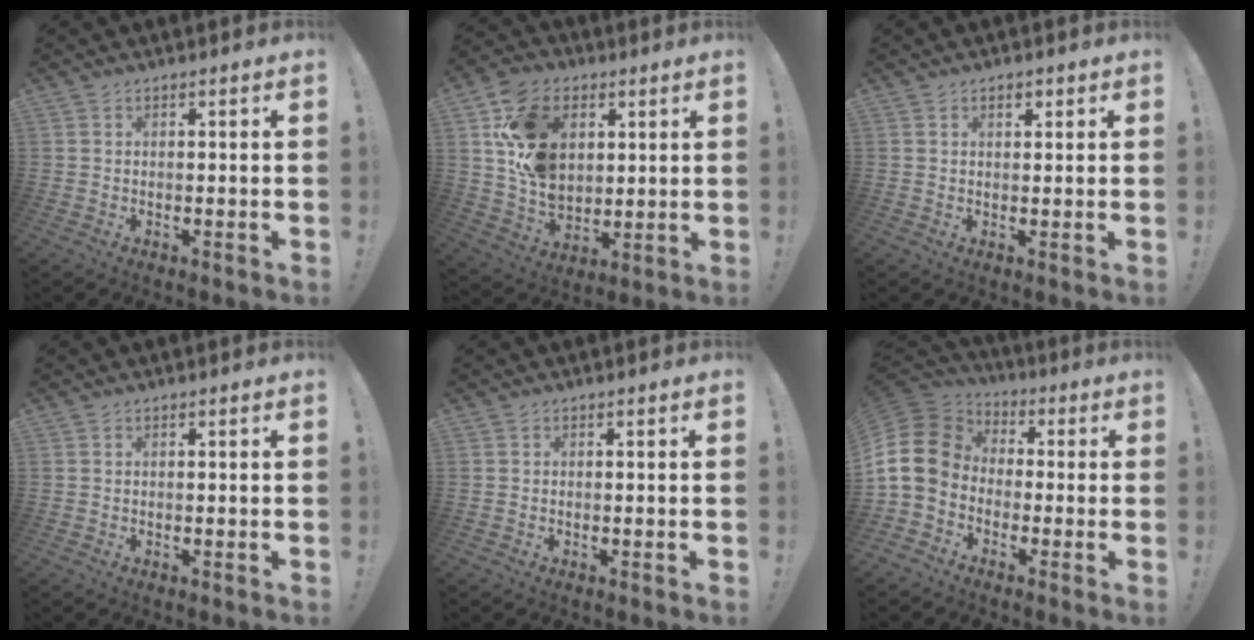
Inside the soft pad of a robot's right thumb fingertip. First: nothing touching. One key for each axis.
{"total": 17.8, "fx": 6.4, "fy": 13.1, "fz": 10.2, "tx": -0.185, "ty": -0.024, "tz": 0.127}
{"total": 2.2, "fx": 1.1, "fy": 1.2, "fz": 1.4, "tx": -0.022, "ty": 0.001, "tz": 0.018}
{"total": 0.0}
{"total": 0.0}
{"total": 13.9, "fx": 0.3, "fy": 11.1, "fz": 8.3, "tx": -0.157, "ty": 0.013, "tz": 0.010}